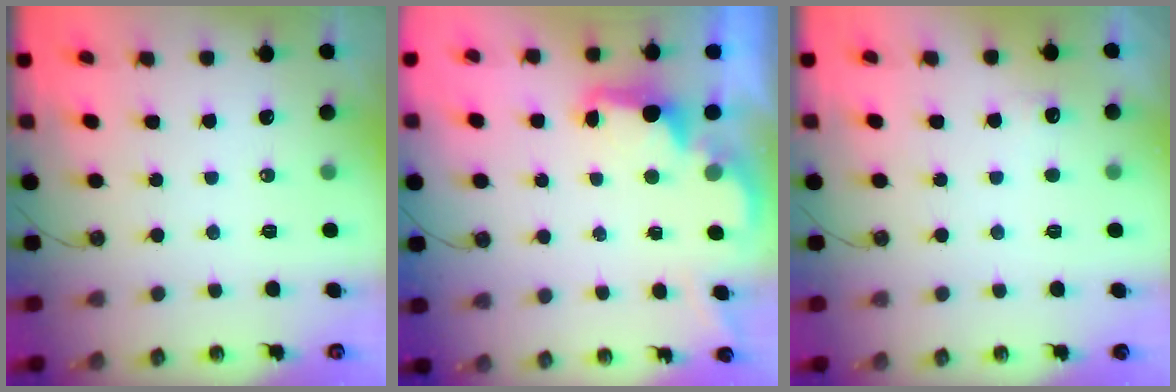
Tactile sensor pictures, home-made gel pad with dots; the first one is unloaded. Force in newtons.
{"total": 2.6, "press": 2.5, "slide": 0.8}
{"total": 2.5, "press": 2.3, "slide": 0.9}